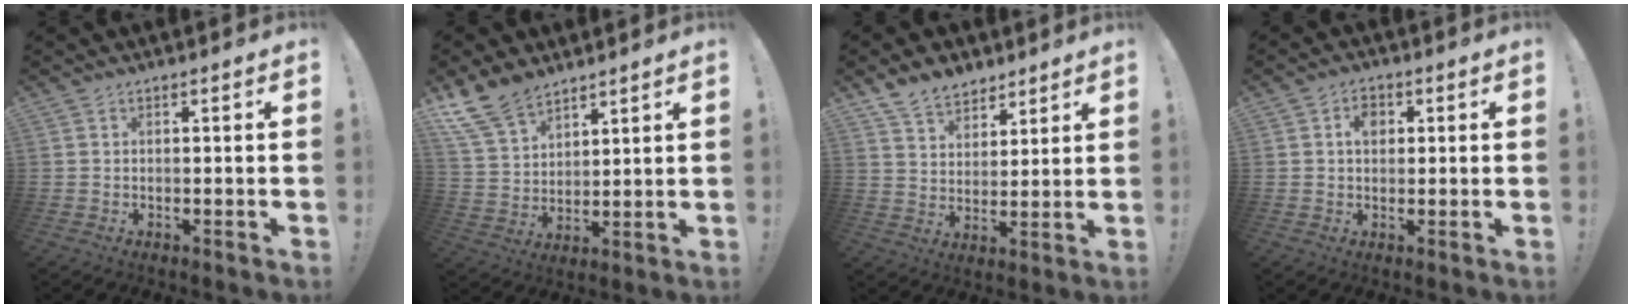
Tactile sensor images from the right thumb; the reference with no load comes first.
{"total": 12.3, "force": [9.4, 6.4, 4.5], "torque": [-0.094, -0.054, 0.185]}
{"total": 9.2, "force": [7.2, 5.2, 2.4], "torque": [-0.053, -0.043, 0.142]}
{"total": 4.5, "force": [0.9, 3.3, 2.9], "torque": [-0.033, 0.001, 0.011]}